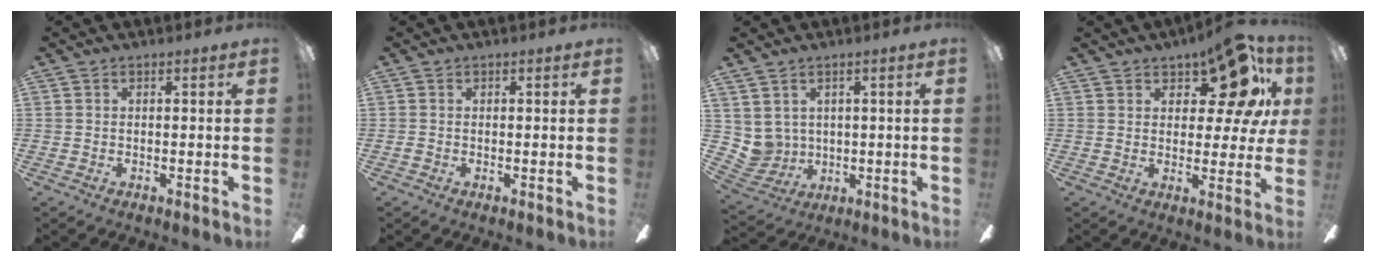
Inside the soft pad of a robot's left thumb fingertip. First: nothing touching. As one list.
[{"total": 0.5, "force": [-0.4, 0.3, 0.2], "torque": [-0.003, 0.001, -0.008]}, {"total": 5.3, "force": [2.8, 4.4, 0.2], "torque": [-0.044, -0.024, 0.058]}, {"total": 15.7, "force": [8.7, 7.6, 10.6], "torque": [-0.145, -0.045, 0.150]}]